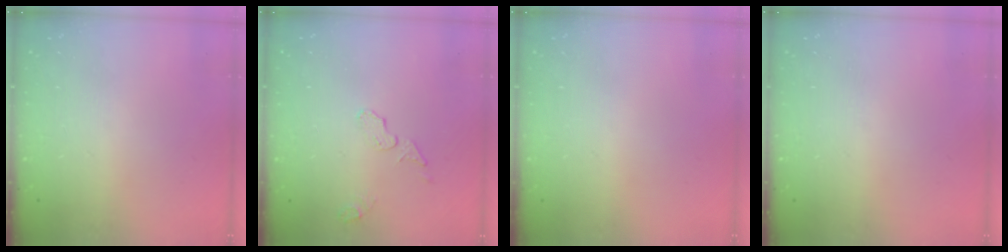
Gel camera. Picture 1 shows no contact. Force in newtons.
{"total": 4.9, "press": 4.6, "slide": 1.4}
{"total": 0.0}
{"total": 0.0}